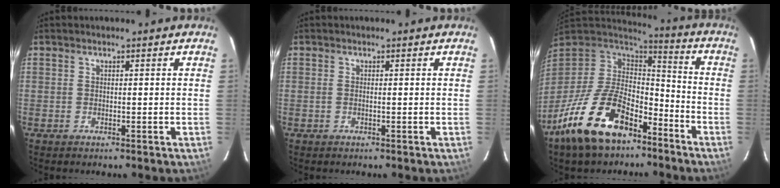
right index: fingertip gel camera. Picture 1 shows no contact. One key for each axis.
{"total": 0.6, "fx": -0.1, "fy": 0.0, "fz": 0.6, "tx": -0.012, "ty": 0.001, "tz": -0.004}
{"total": 21.0, "fx": -12.7, "fy": 10.7, "fz": 12.9, "tx": -0.260, "ty": -0.010, "tz": -0.218}